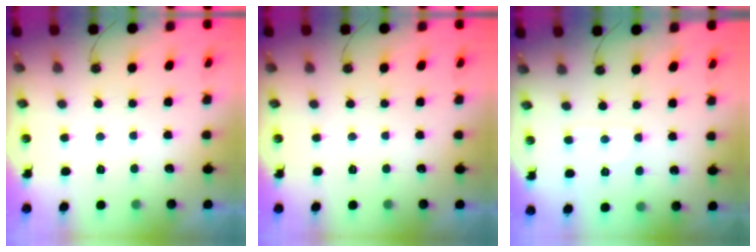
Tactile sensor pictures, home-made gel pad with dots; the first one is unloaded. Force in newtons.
{"total": 0.0}
{"total": 3.3, "press": 3.3, "slide": 0.5}